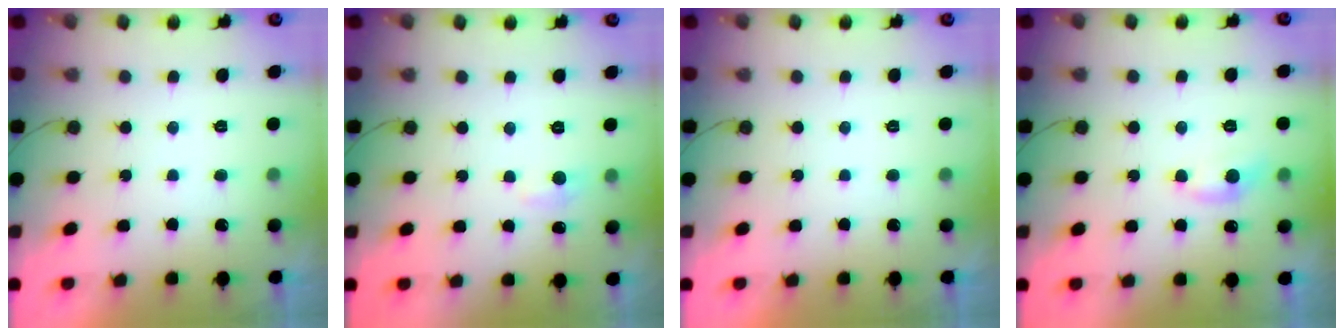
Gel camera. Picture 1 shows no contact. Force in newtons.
{"total": 5.7, "press": 5.6, "slide": 0.9}
{"total": 0.0}
{"total": 5.1, "press": 5.1, "slide": 0.7}